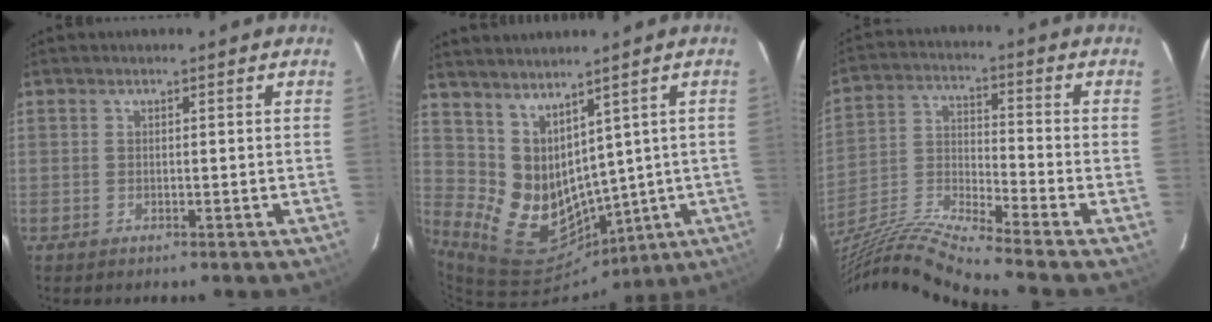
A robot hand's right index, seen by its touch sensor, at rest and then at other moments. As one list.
[{"total": 11.6, "force": [4.5, 8.3, 6.7], "torque": [-0.134, -0.011, 0.113]}, {"total": 17.5, "force": [-15.0, -1.6, 8.9], "torque": [-0.178, -0.042, -0.287]}]